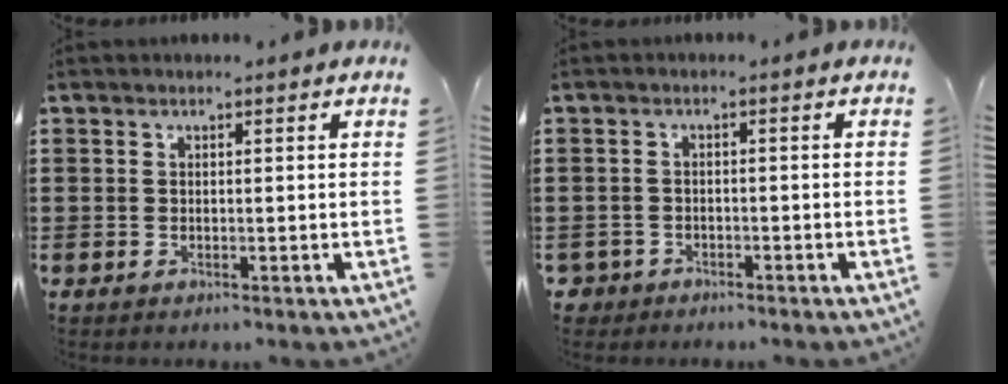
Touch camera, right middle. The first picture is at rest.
{"total": 2.0, "force": [-1.8, 0.8, -0.1], "torque": [-0.006, -0.003, -0.041]}